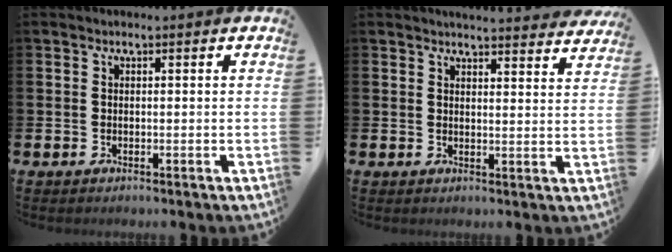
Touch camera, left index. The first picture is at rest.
{"total": 3.8, "force": [3.8, -0.1, 0.1], "torque": [0.002, -0.026, 0.066]}